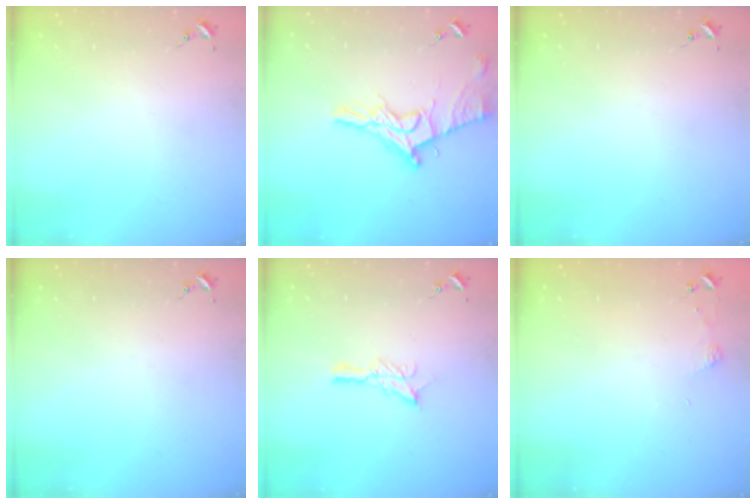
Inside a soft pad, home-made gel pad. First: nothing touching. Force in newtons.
{"total": 15.6, "press": 15.5, "slide": 1.6}
{"total": 0.0}
{"total": 0.0}
{"total": 7.6, "press": 7.6, "slide": 0.1}
{"total": 3.9, "press": 3.9, "slide": 0.4}